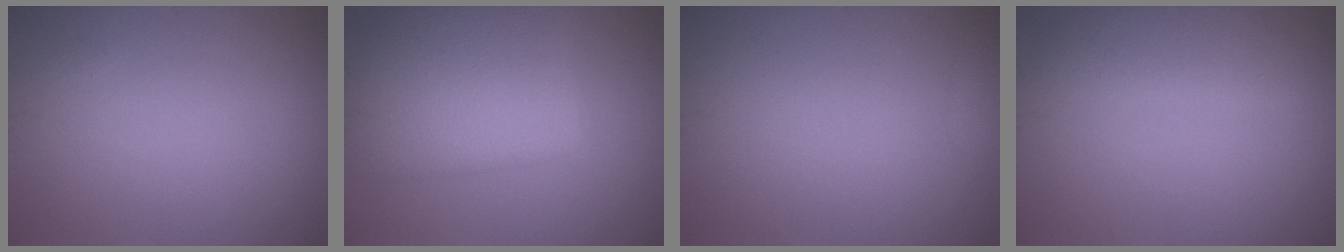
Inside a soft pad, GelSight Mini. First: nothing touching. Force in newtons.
{"total": 7.0, "press": 7.0, "slide": 0.2}
{"total": 1.1, "press": 1.1, "slide": 0.1}
{"total": 2.9, "press": 2.9, "slide": 0.2}